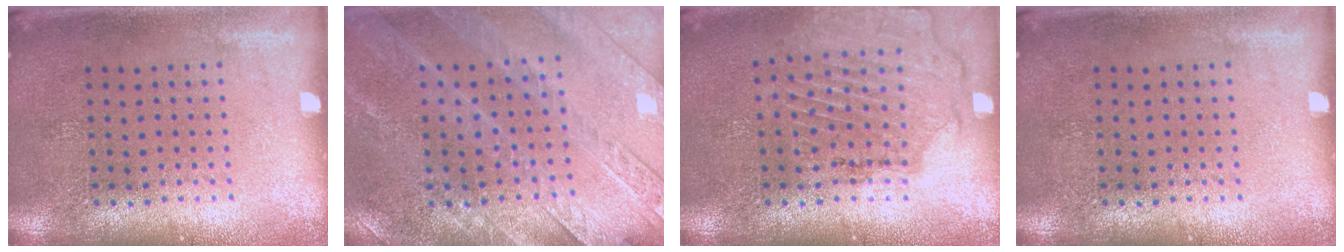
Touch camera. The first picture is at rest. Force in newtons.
{"total": 2.8, "press": 2.6, "slide": 0.9}
{"total": 1.6, "press": 1.5, "slide": 0.3}
{"total": 0.0}